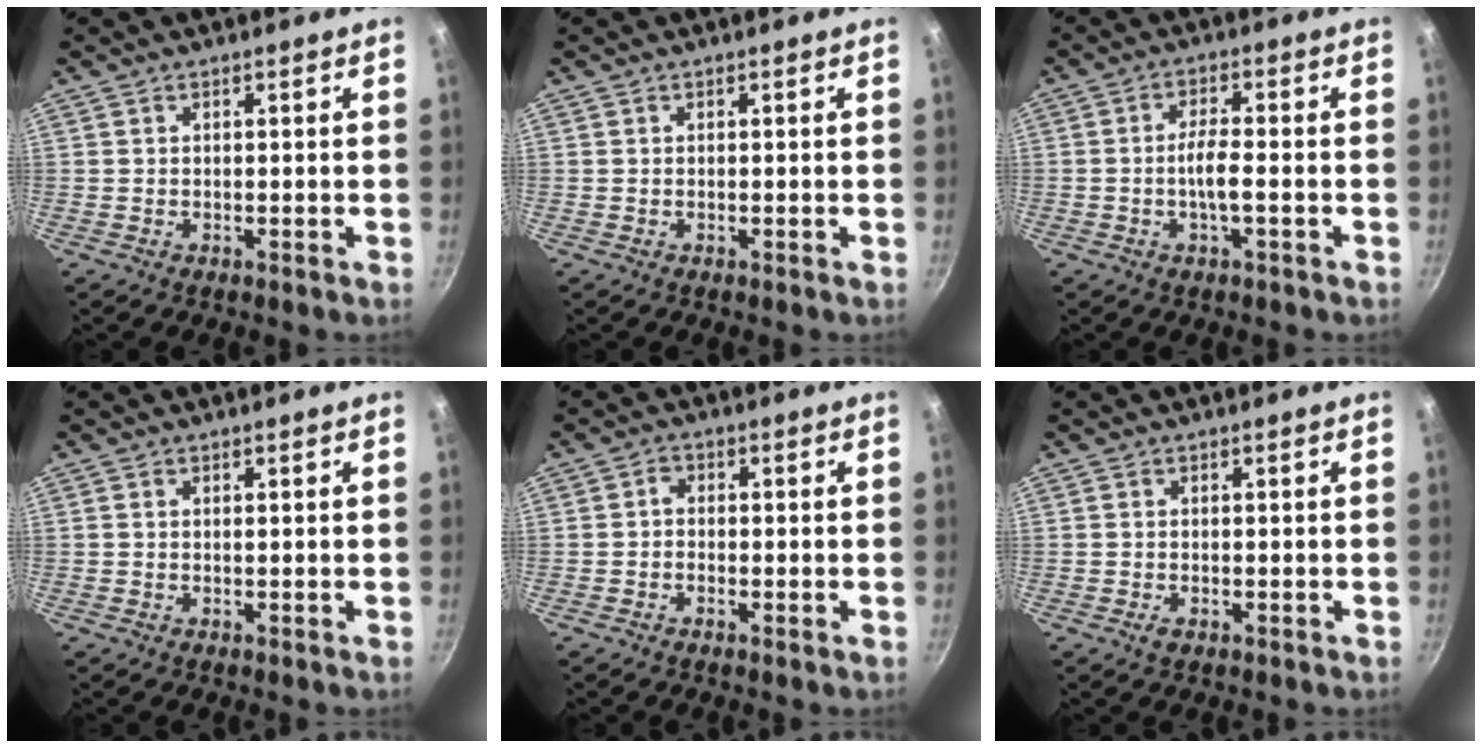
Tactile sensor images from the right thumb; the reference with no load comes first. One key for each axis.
{"total": 0.0}
{"total": 4.5, "fx": -1.3, "fy": 1.2, "fz": 4.2, "tx": -0.083, "ty": 0.018, "tz": -0.027}
{"total": 0.0}
{"total": 2.0, "fx": -0.7, "fy": 1.6, "fz": 1.1, "tx": -0.017, "ty": 0.012, "tz": -0.018}
{"total": 1.3, "fx": -0.6, "fy": 0.8, "fz": 0.8, "tx": -0.015, "ty": -0.001, "tz": -0.010}